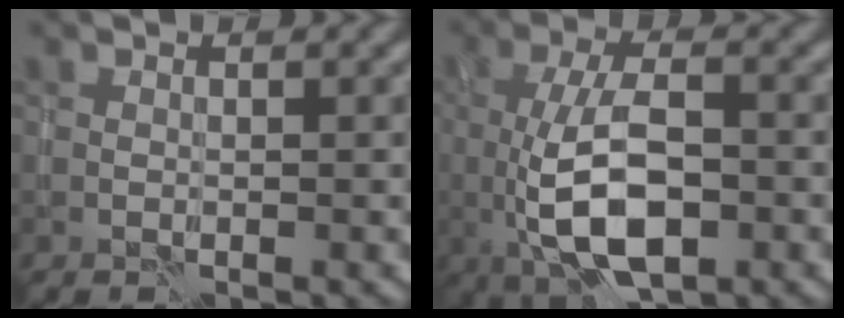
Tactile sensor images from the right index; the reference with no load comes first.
{"total": 8.2, "force": [-1.3, 3.6, 7.3], "torque": [-0.145, -0.005, -0.020]}